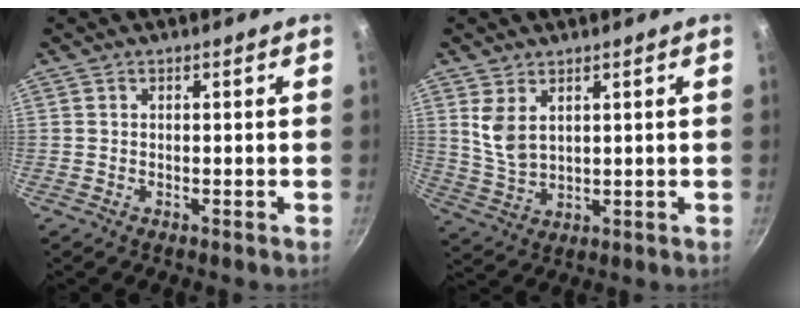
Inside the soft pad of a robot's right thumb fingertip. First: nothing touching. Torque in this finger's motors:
{"motor_torque": [-0.63, 0.76, 0.20, -0.33, 0.07]}